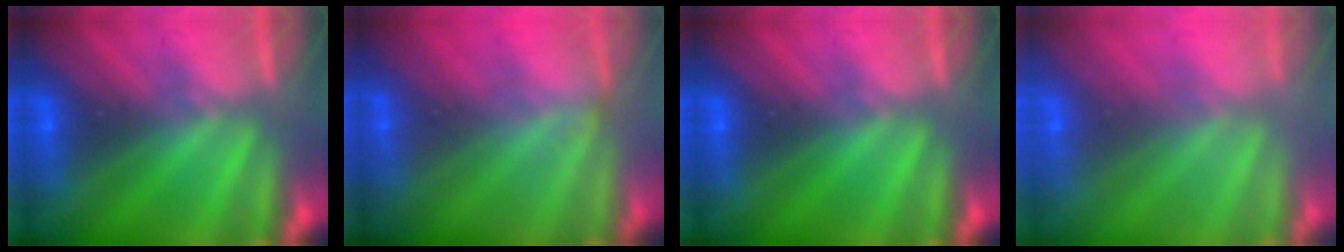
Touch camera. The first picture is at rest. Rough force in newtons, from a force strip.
{"total": 1.7}
{"total": 0.0}
{"total": 10.8}